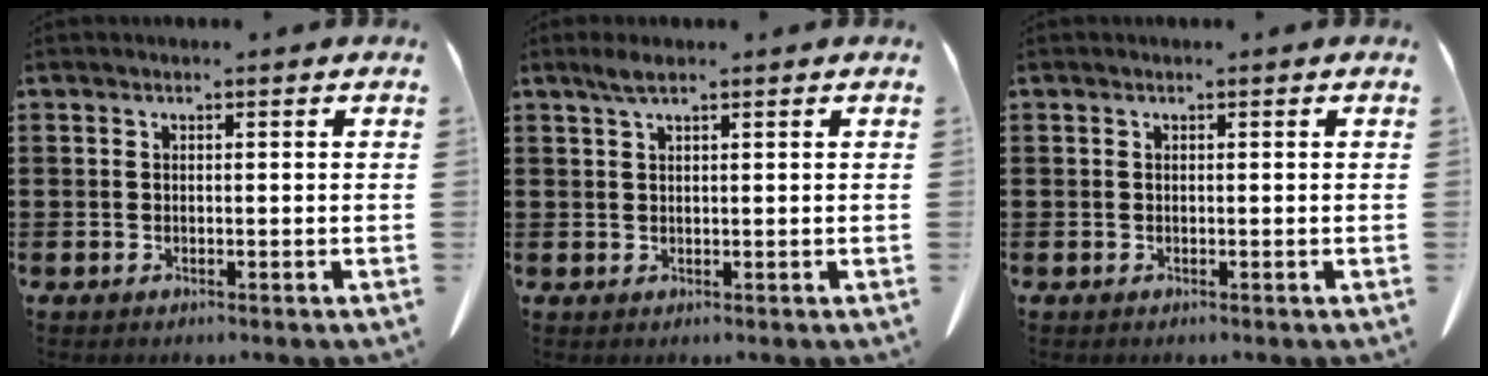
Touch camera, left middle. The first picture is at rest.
{"total": 2.2, "force": [1.4, 0.3, 1.6], "torque": [-0.034, 0.002, 0.026]}
{"total": 0.0}